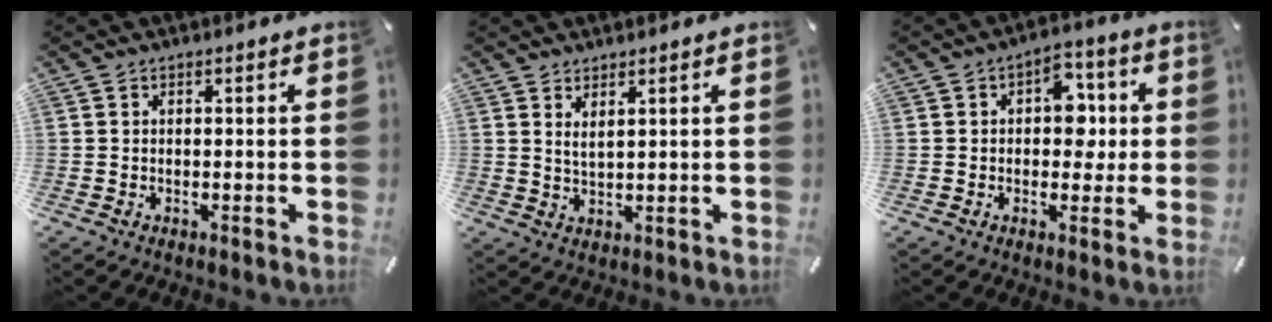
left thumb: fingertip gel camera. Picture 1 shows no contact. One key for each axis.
{"total": 2.5, "fx": 1.9, "fy": 0.4, "fz": 1.6, "tx": -0.035, "ty": -0.004, "tz": 0.035}
{"total": 8.3, "fx": 0.7, "fy": 6.0, "fz": 5.7, "tx": -0.060, "ty": -0.002, "tz": 0.004}